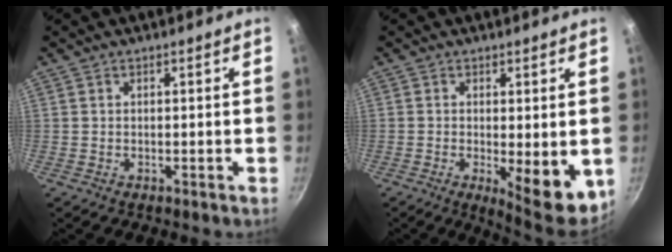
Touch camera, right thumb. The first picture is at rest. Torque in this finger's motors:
{"motor_torque": [-0.31, 0.58, 0.25, 0.25, 0.06]}